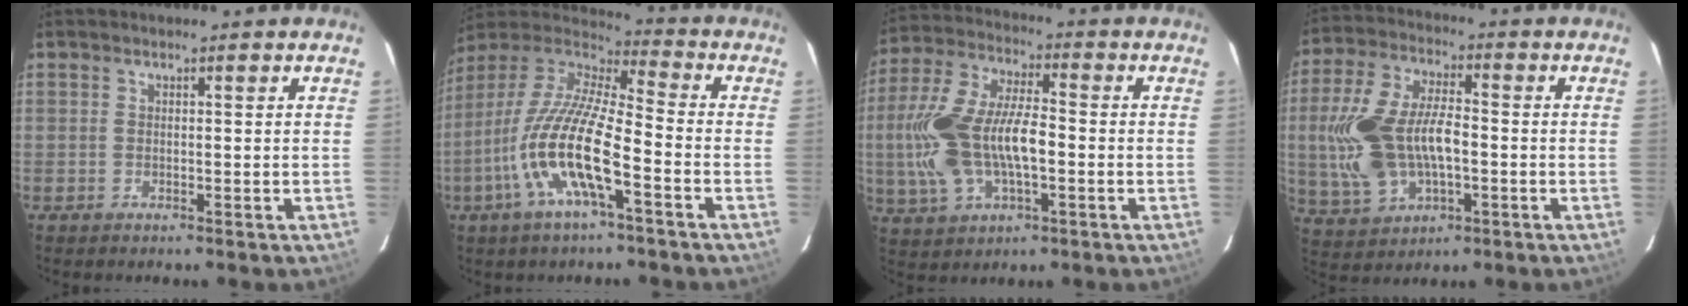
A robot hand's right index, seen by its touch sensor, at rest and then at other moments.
{"total": 16.9, "force": [-6.6, 3.5, 15.1], "torque": [-0.299, -0.018, -0.134]}
{"total": 17.2, "force": [-2.5, 8.3, 14.9], "torque": [-0.322, 0.004, -0.044]}
{"total": 16.8, "force": [-1.9, 9.4, 13.8], "torque": [-0.304, 0.005, -0.023]}